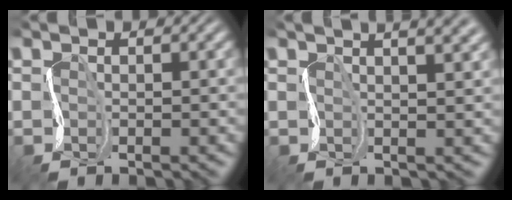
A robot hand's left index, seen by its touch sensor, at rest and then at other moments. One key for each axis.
{"total": 8.2, "fx": 4.7, "fy": 3.5, "fz": 5.7, "tx": -0.029, "ty": 0.048, "tz": 0.029}